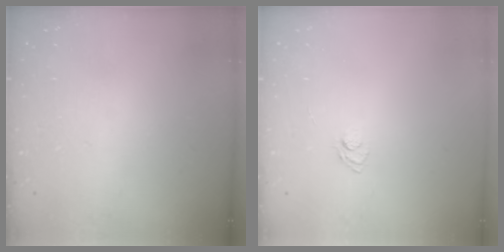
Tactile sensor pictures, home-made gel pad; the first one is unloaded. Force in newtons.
{"total": 3.7, "press": 3.5, "slide": 1.3}